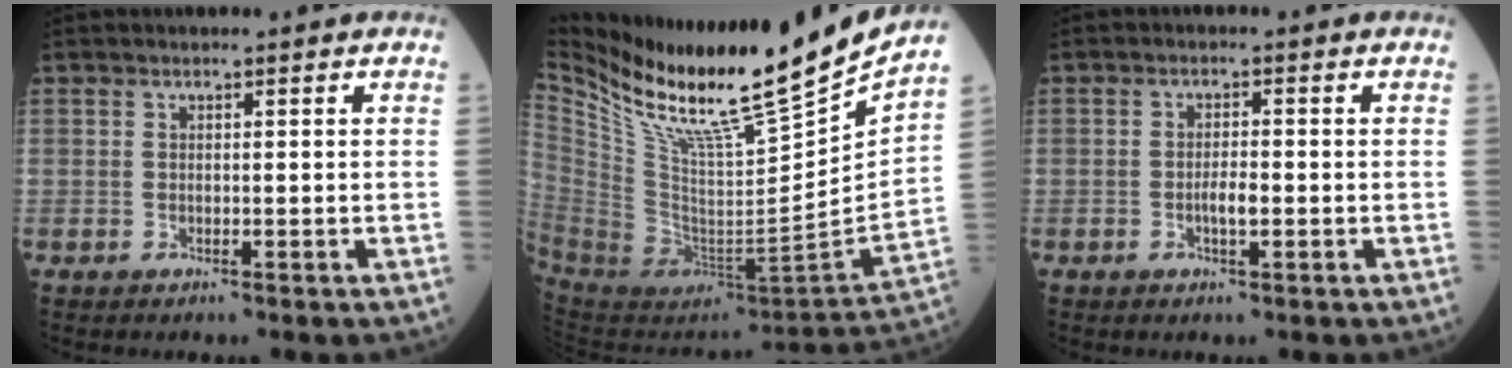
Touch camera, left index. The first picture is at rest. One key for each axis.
{"total": 26.8, "fx": 22.0, "fy": 0.1, "fz": 15.3, "tx": -0.269, "ty": -0.080, "tz": 0.368}
{"total": 2.4, "fx": -0.9, "fy": 0.6, "fz": 2.1, "tx": -0.040, "ty": -0.001, "tz": -0.015}